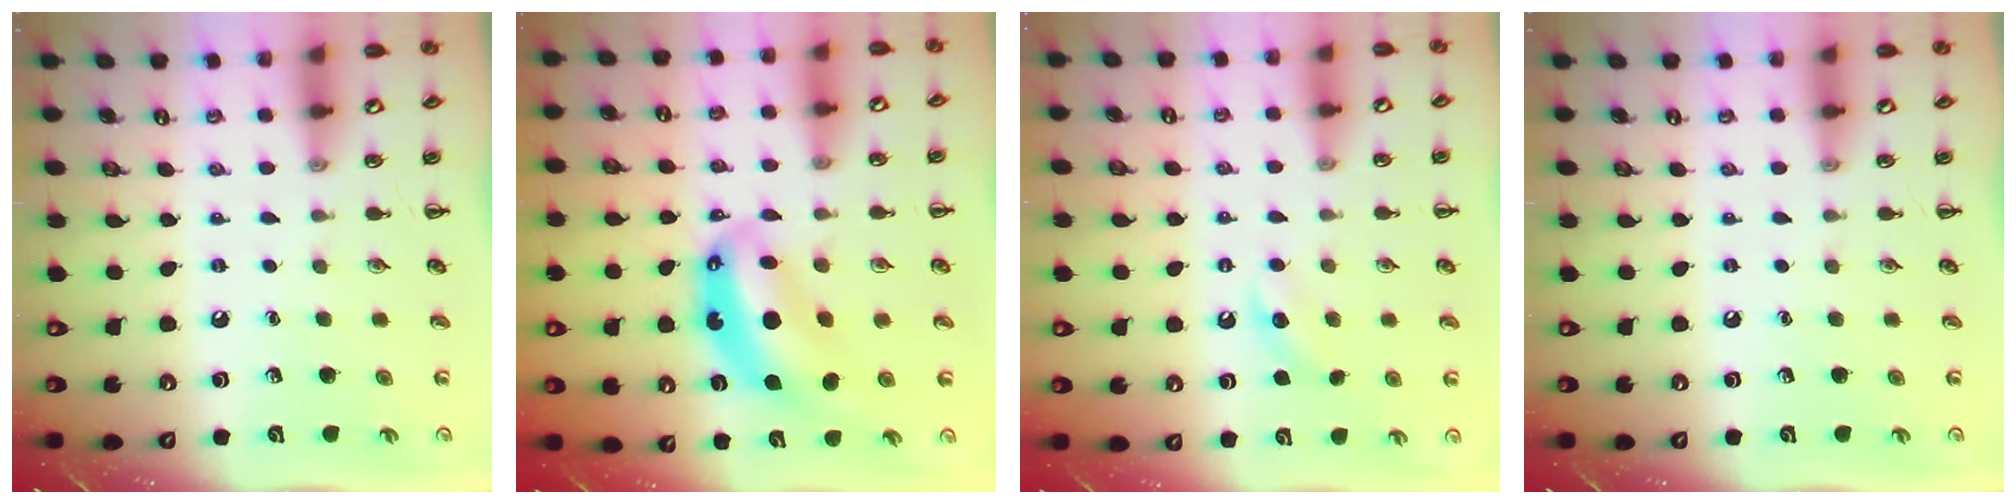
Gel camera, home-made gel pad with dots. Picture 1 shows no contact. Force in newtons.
{"total": 9.1, "press": 8.8, "slide": 2.2}
{"total": 5.7, "press": 5.5, "slide": 1.6}
{"total": 0.0}